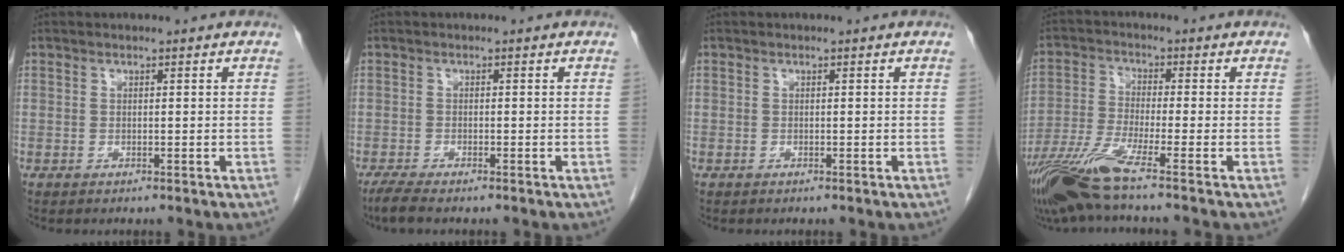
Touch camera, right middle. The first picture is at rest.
{"total": 2.5, "force": [-2.0, 0.1, 1.4], "torque": [-0.033, -0.009, -0.040]}
{"total": 0.0}
{"total": 9.7, "force": [-6.9, -1.3, 6.7], "torque": [-0.137, -0.032, -0.131]}